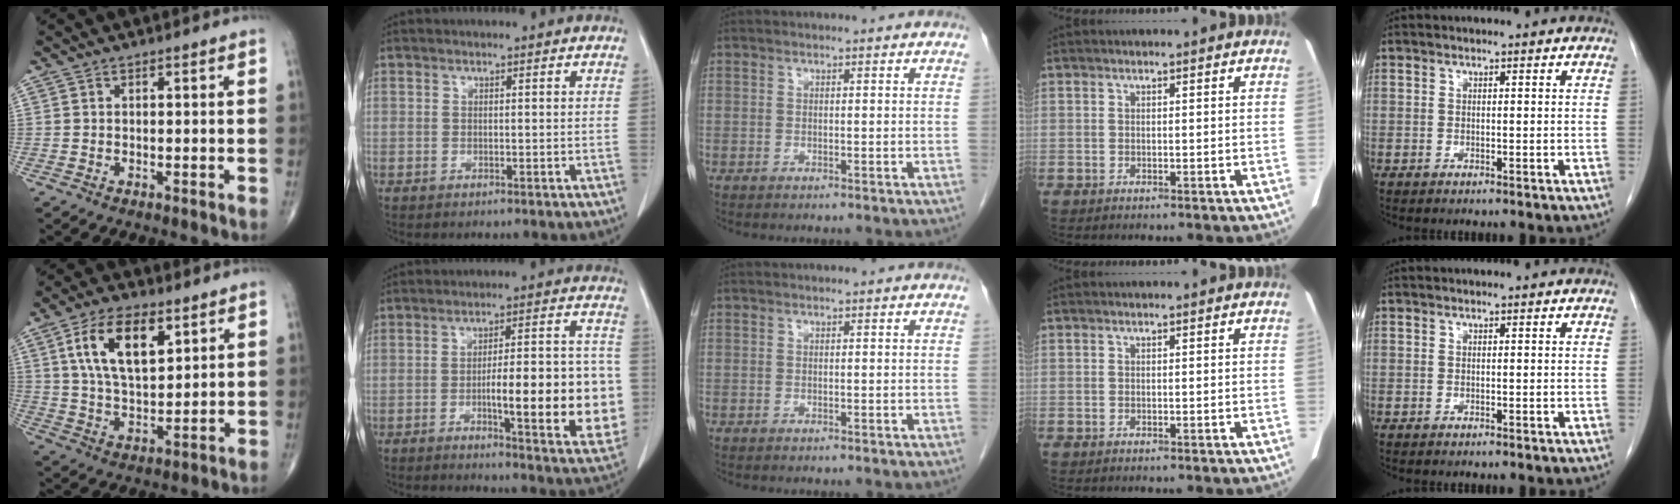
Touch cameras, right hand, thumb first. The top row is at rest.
{"thumb": {"total": 14.0, "force": [5.6, 6.9, 10.8], "torque": [-0.181, -0.015, 0.106]}, "index": {"total": 17.2, "force": [-2.9, 3.6, 16.5], "torque": [-0.188, 0.015, -0.029]}}